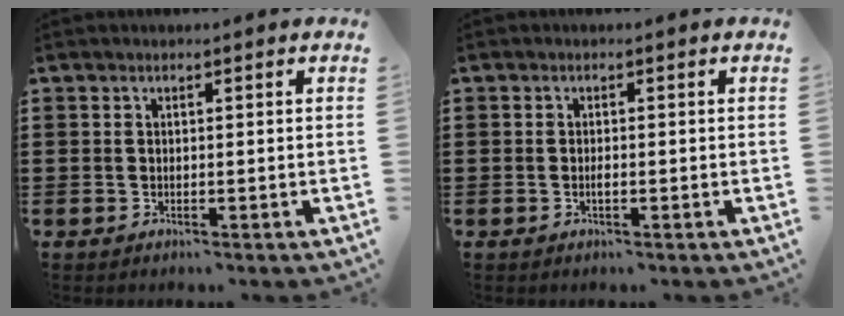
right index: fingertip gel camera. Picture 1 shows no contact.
{"total": 0.8, "force": [-0.3, 0.2, 0.7], "torque": [-0.014, -0.003, -0.004]}